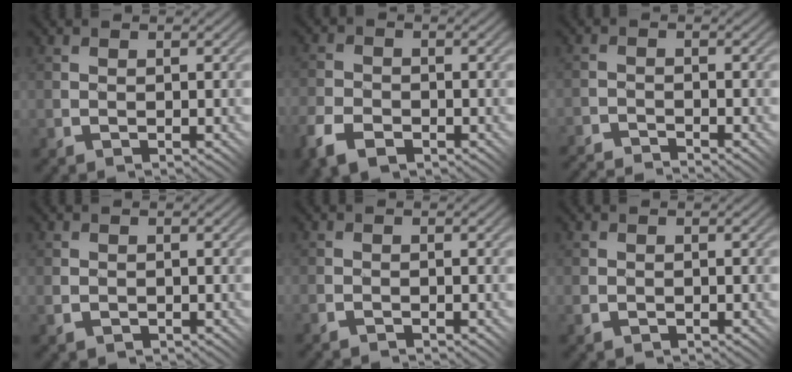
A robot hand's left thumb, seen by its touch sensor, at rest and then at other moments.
{"total": 5.4, "force": [-3.3, 3.3, 2.8], "torque": [-0.072, -0.009, -0.067]}
{"total": 3.8, "force": [-3.8, -0.2, 0.2], "torque": [-0.008, 0.001, -0.075]}
{"total": 0.9, "force": [-0.3, 0.8, 0.3], "torque": [-0.007, -0.002, -0.007]}
{"total": 1.0, "force": [-0.9, -0.1, -0.3], "torque": [0.004, 0.002, -0.025]}
{"total": 0.6, "force": [-0.3, 0.5, 0.1], "torque": [-0.003, -0.002, -0.008]}